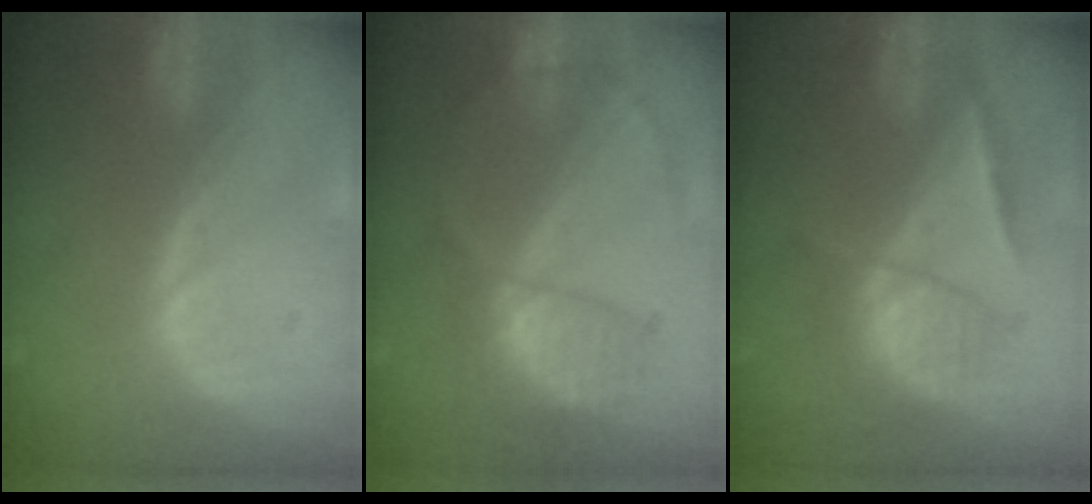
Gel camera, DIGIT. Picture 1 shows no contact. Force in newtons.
{"total": 7.2, "press": 6.1, "slide": 3.9}
{"total": 6.7, "press": 5.8, "slide": 3.5}